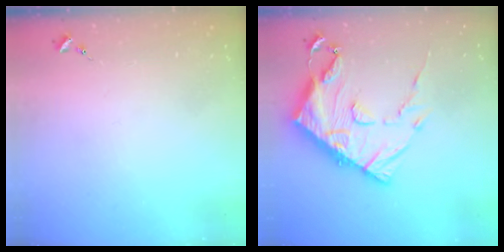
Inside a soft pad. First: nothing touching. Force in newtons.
{"total": 20.8, "press": 20.7, "slide": 2.0}